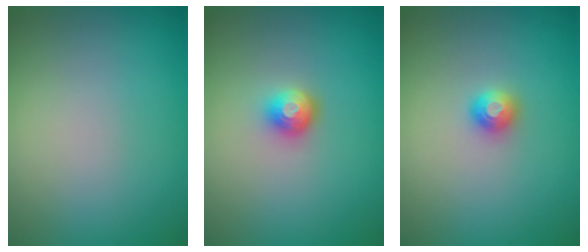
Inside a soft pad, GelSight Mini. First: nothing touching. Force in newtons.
{"total": 1.9, "press": 1.4, "slide": 1.2}
{"total": 1.2, "press": 1.2, "slide": 0.1}